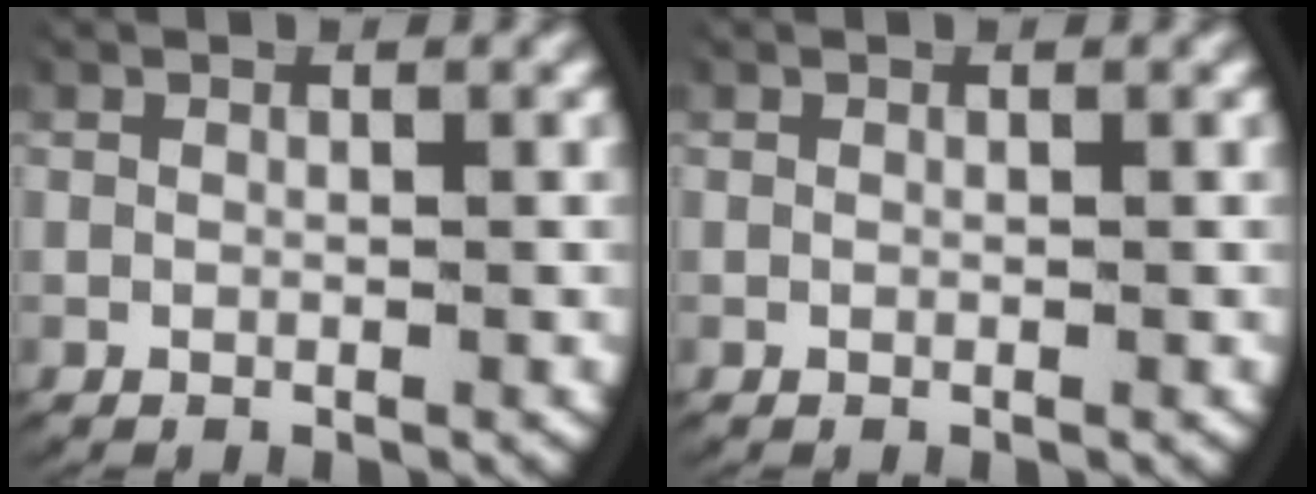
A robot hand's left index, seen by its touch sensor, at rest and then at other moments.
{"total": 0.0}